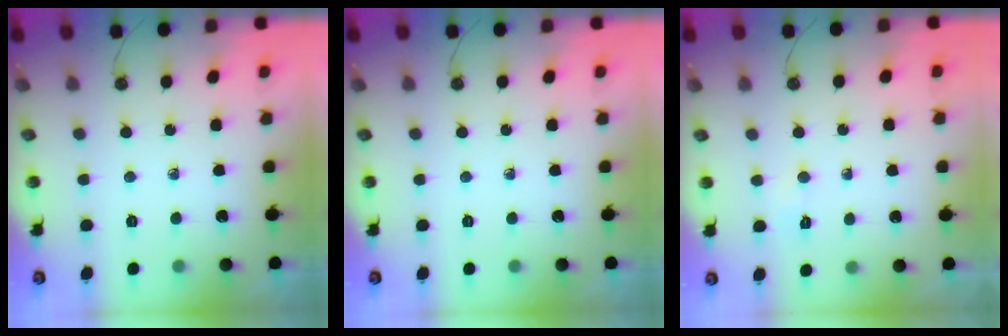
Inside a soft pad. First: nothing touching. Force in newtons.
{"total": 0.0}
{"total": 2.8, "press": 2.8, "slide": 0.4}